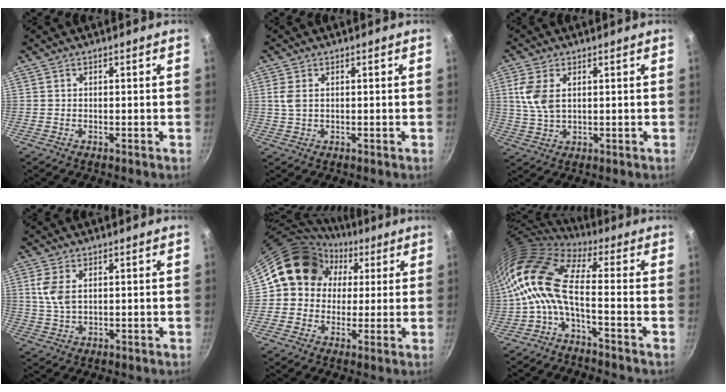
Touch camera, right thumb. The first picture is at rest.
{"total": 2.9, "force": [0.7, 1.7, 2.2], "torque": [-0.048, 0.002, 0.015]}
{"total": 6.9, "force": [1.8, 4.0, 5.4], "torque": [-0.110, -0.003, 0.037]}
{"total": 5.3, "force": [1.4, 2.9, 4.1], "torque": [-0.085, -0.003, 0.030]}
{"total": 13.4, "force": [3.7, 11.7, 5.4], "torque": [-0.057, 0.020, 0.047]}
{"total": 11.5, "force": [-1.3, 3.9, 10.7], "torque": [-0.226, 0.024, -0.039]}